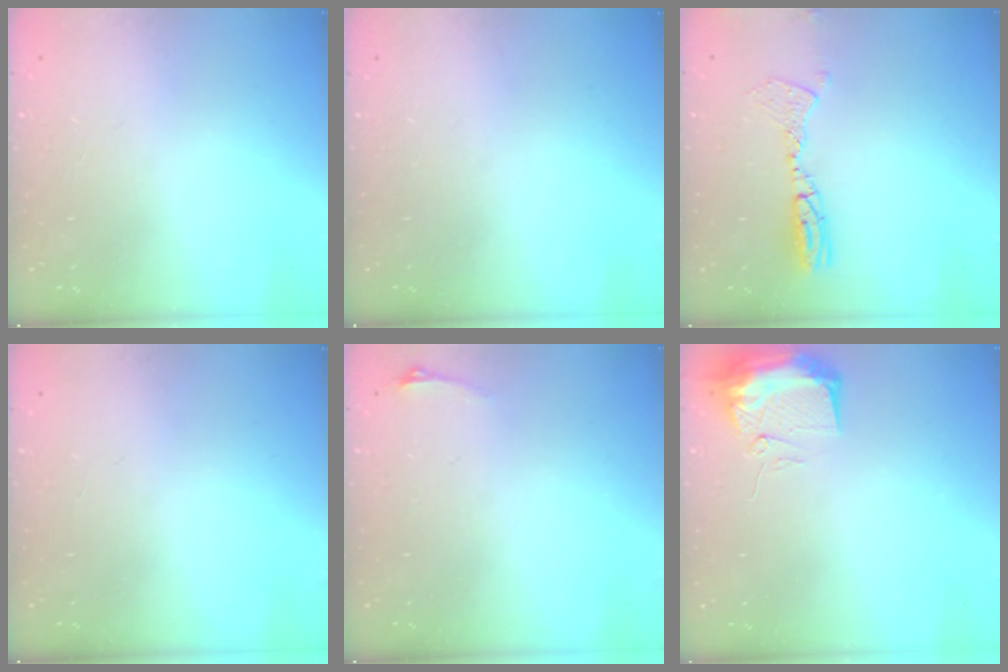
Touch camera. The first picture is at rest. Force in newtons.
{"total": 0.0}
{"total": 10.0, "press": 9.7, "slide": 2.6}
{"total": 1.0, "press": 0.0, "slide": 1.0}
{"total": 2.9, "press": 2.6, "slide": 1.5}
{"total": 9.8, "press": 9.7, "slide": 1.2}